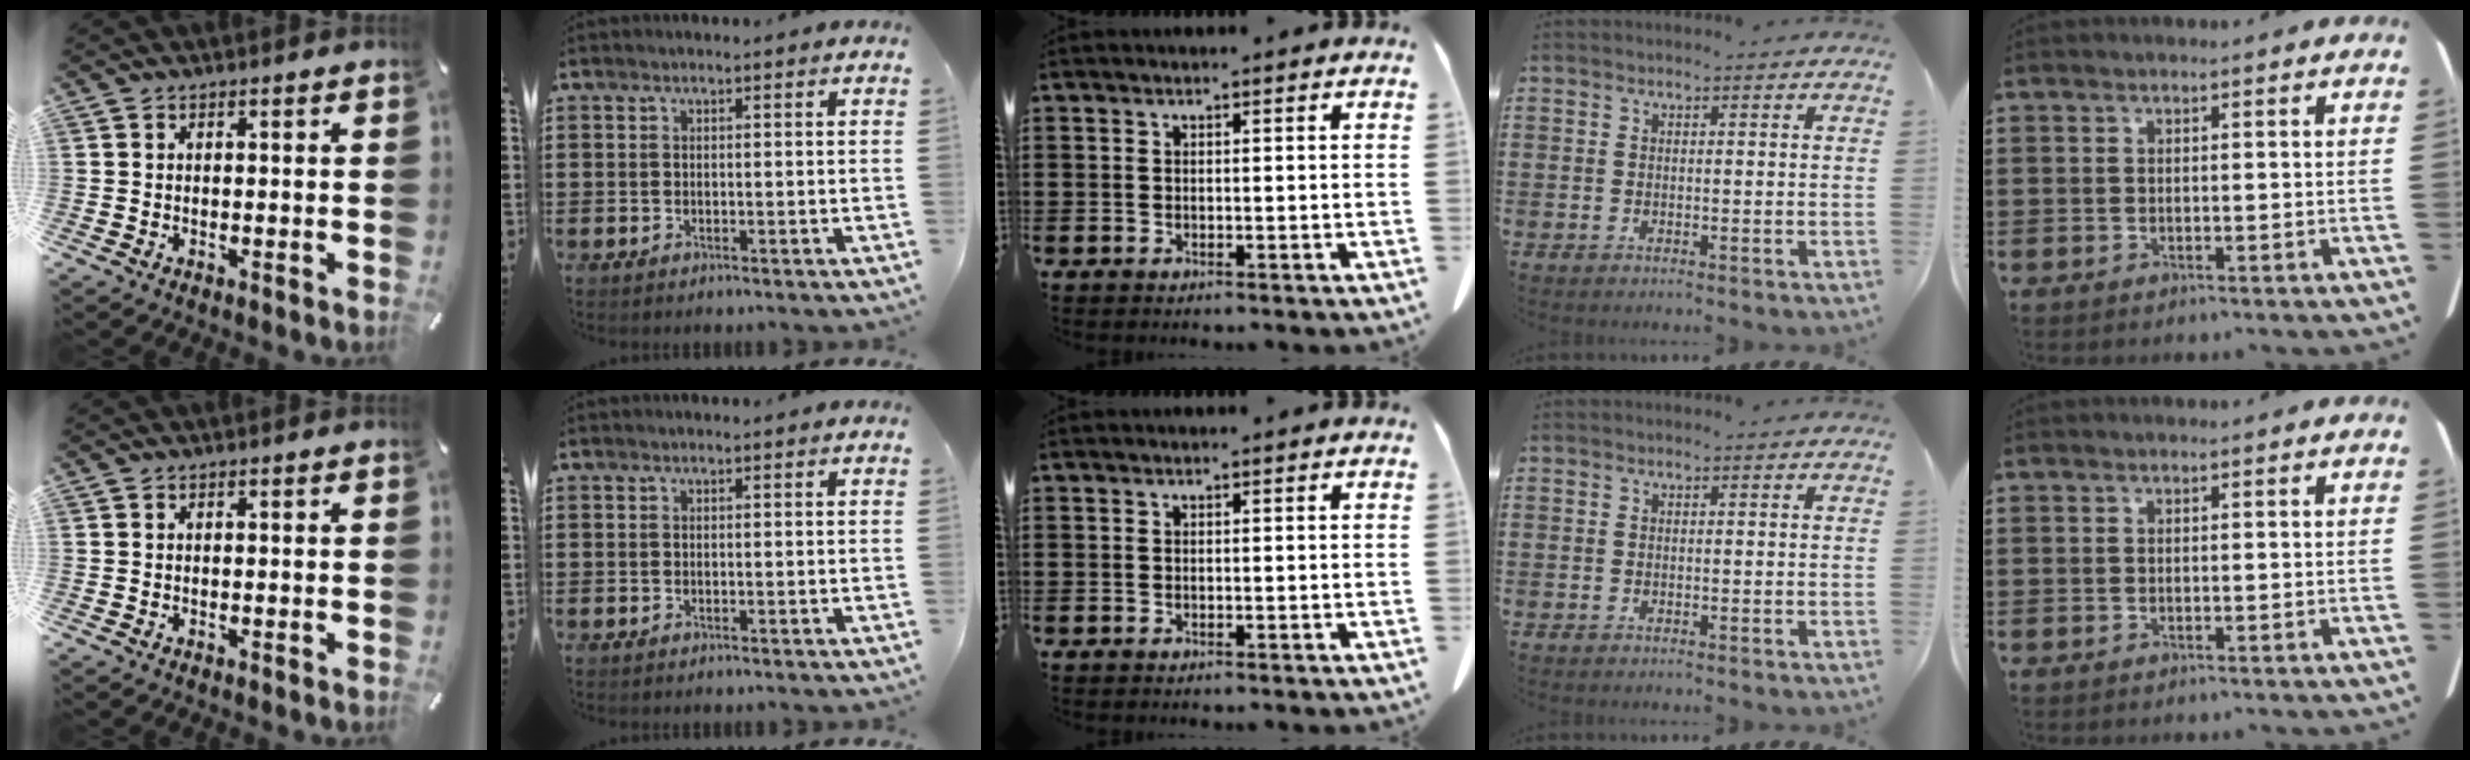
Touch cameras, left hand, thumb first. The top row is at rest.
{}